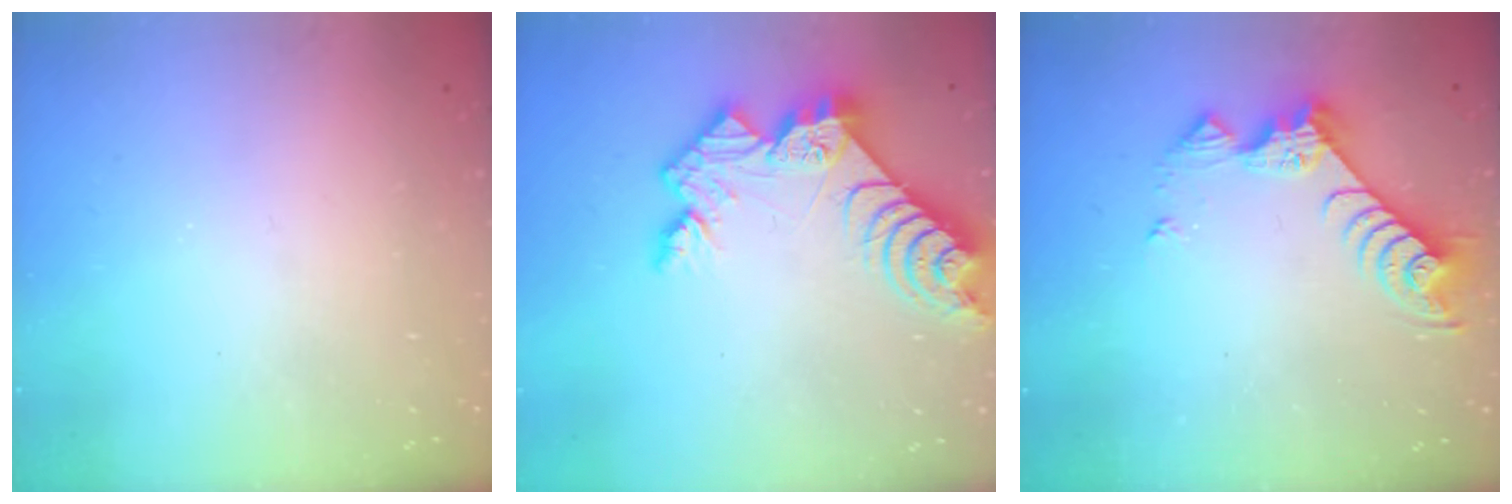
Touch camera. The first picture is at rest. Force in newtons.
{"total": 11.2, "press": 11.2, "slide": 0.8}
{"total": 10.0, "press": 9.9, "slide": 0.5}